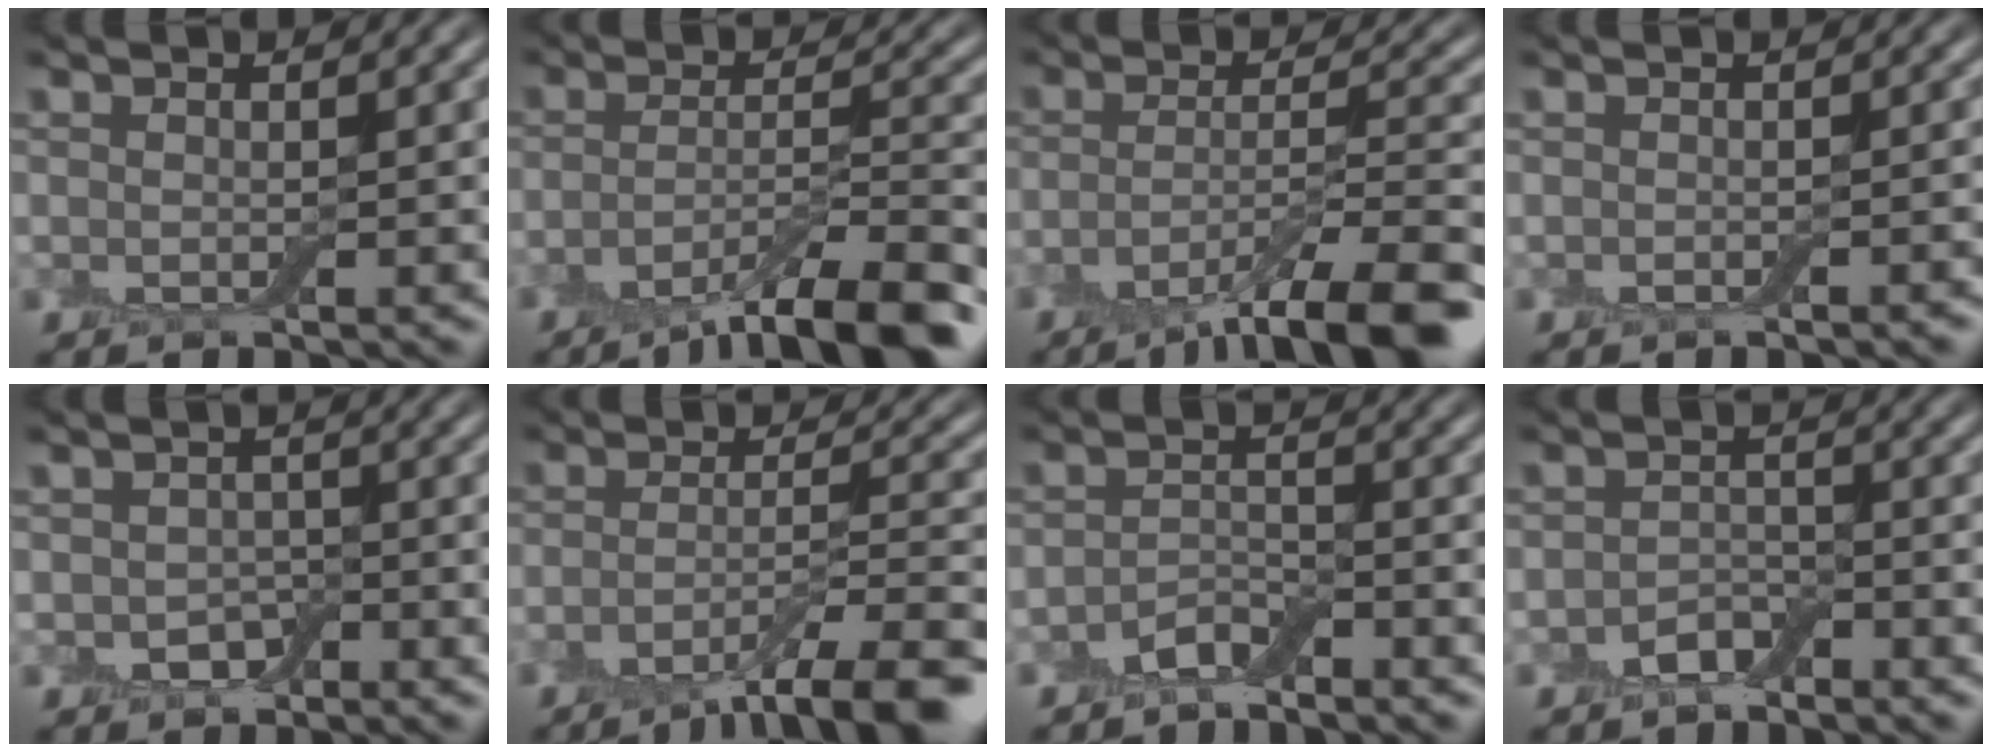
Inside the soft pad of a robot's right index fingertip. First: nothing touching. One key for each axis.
{"total": 8.7, "fx": -5.5, "fy": 2.1, "fz": 6.3, "tx": -0.090, "ty": 0.001, "tz": -0.095}
{"total": 9.7, "fx": -5.9, "fy": 2.3, "fz": 7.3, "tx": -0.101, "ty": 0.000, "tz": -0.101}
{"total": 0.8, "fx": -0.6, "fy": 0.2, "fz": 0.6, "tx": -0.005, "ty": 0.001, "tz": -0.009}
{"total": 2.4, "fx": -0.8, "fy": 1.8, "fz": 1.4, "tx": -0.024, "ty": -0.005, "tz": -0.017}
{"total": 8.7, "fx": -5.3, "fy": 2.1, "fz": 6.6, "tx": -0.091, "ty": -0.002, "tz": -0.089}
{"total": 2.2, "fx": -1.8, "fy": 0.8, "fz": 1.0, "tx": -0.018, "ty": 0.008, "tz": -0.036}
{"total": 1.9, "fx": -1.5, "fy": 1.0, "fz": 0.8, "tx": -0.013, "ty": 0.008, "tz": -0.028}